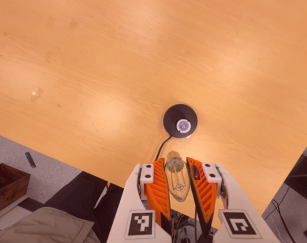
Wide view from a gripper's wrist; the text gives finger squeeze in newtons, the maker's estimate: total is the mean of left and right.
{"total": 18.7, "left": 20.3, "right": 17.0}